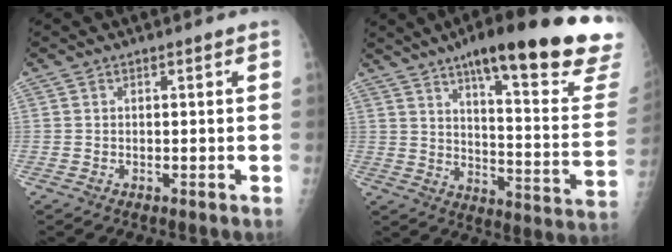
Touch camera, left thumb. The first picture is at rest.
{"total": 28.2, "force": [19.1, 5.1, 20.1], "torque": [-0.242, -0.078, 0.260]}